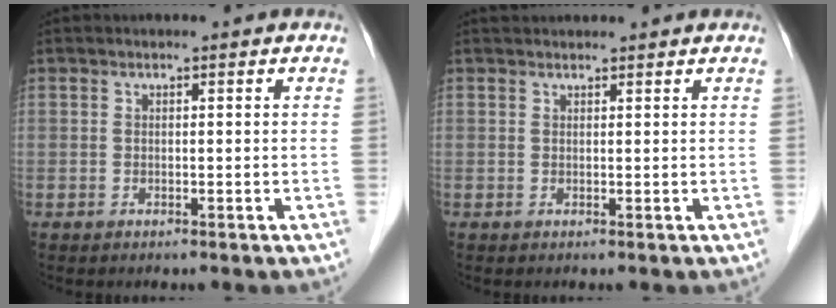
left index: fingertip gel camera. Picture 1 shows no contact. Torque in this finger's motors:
{"motor_torque": [0.13, -0.03, 0.02, 0.01]}